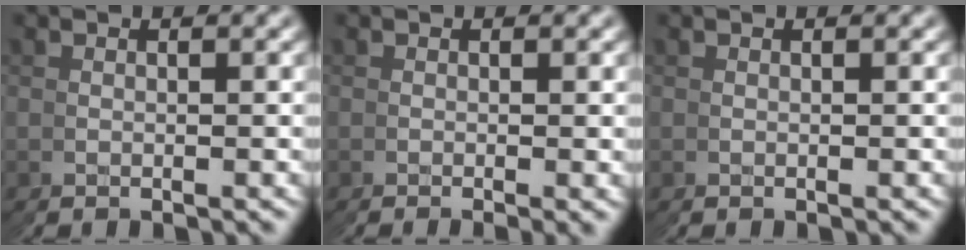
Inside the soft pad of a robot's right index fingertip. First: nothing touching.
{"total": 0.9, "force": [-0.1, -0.9, -0.1], "torque": [0.002, 0.007, -0.006]}
{"total": 0.0}